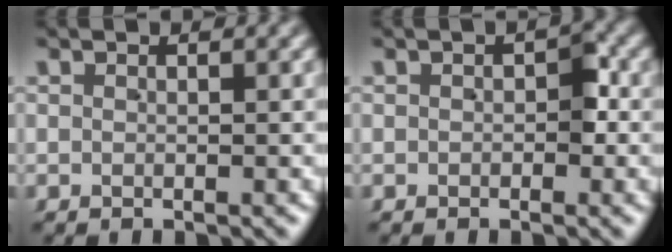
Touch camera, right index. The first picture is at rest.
{"total": 1.4, "force": [-0.3, 0.9, 1.1], "torque": [-0.013, -0.008, 0.000]}